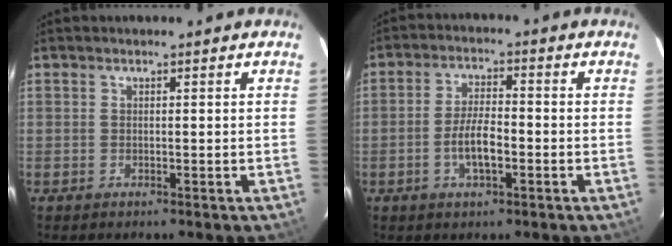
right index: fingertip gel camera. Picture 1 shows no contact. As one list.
[{"total": 6.0, "force": [-2.2, 2.0, 5.3], "torque": [-0.105, 0.005, -0.040]}]